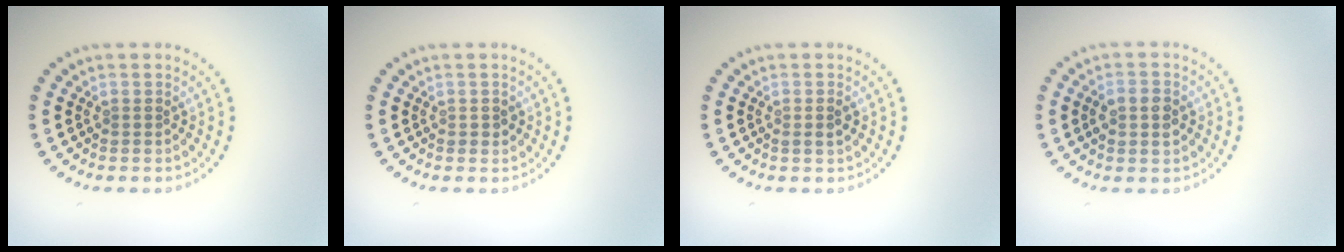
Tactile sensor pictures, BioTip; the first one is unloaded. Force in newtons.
{"total": 0.8, "press": 0.8, "slide": 0.1}
{"total": 1.1, "press": 1.0, "slide": 0.5}
{"total": 3.0, "press": 3.0, "slide": 0.2}